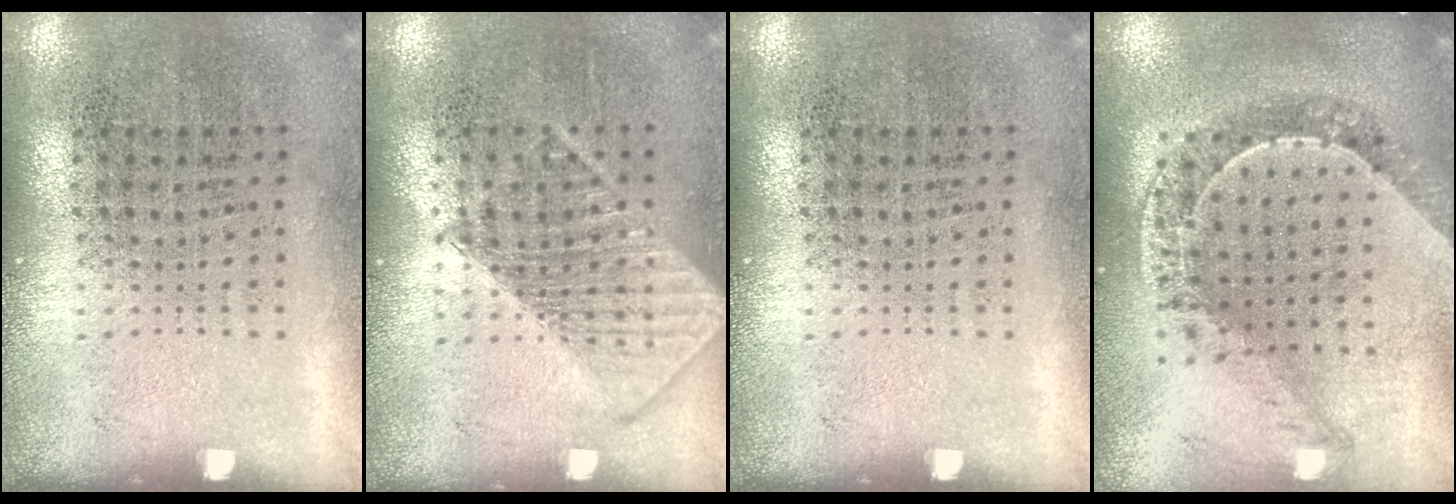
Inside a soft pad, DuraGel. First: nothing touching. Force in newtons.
{"total": 1.2, "press": 1.2, "slide": 0.1}
{"total": 0.0}
{"total": 1.1, "press": 1.1, "slide": 0.2}